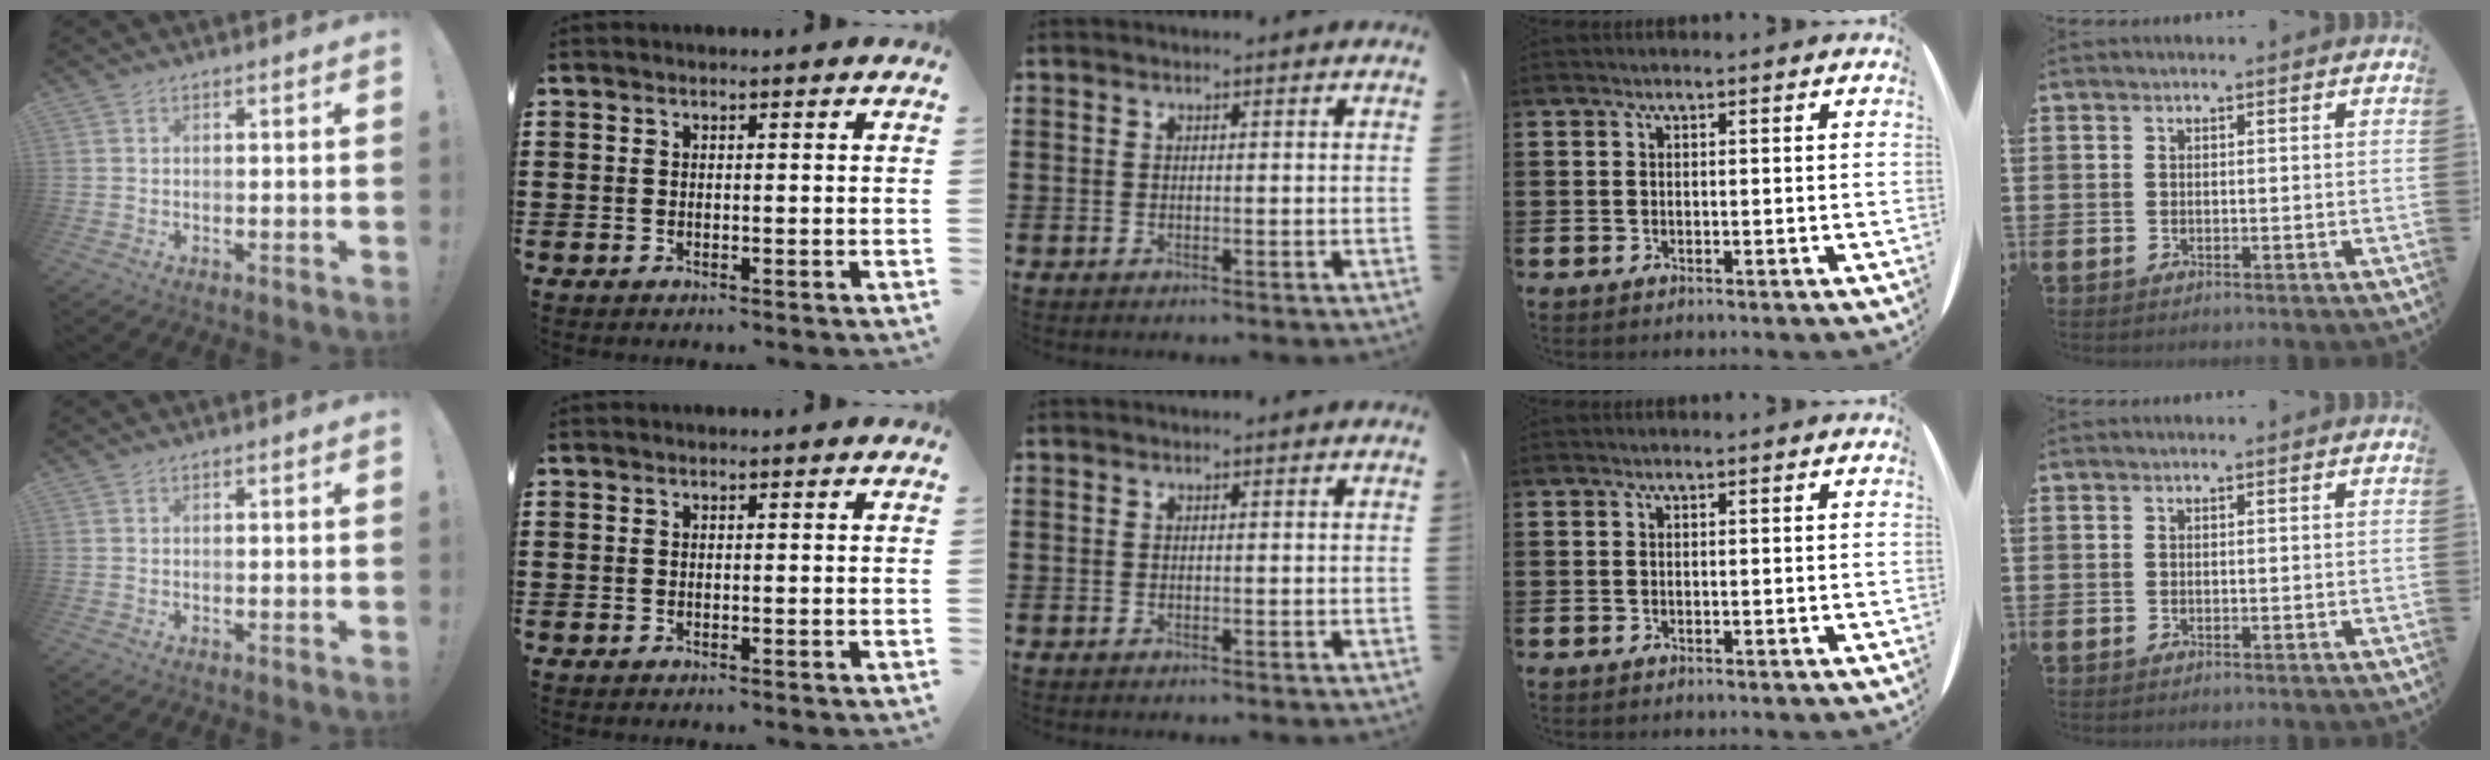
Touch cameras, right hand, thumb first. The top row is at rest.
{}